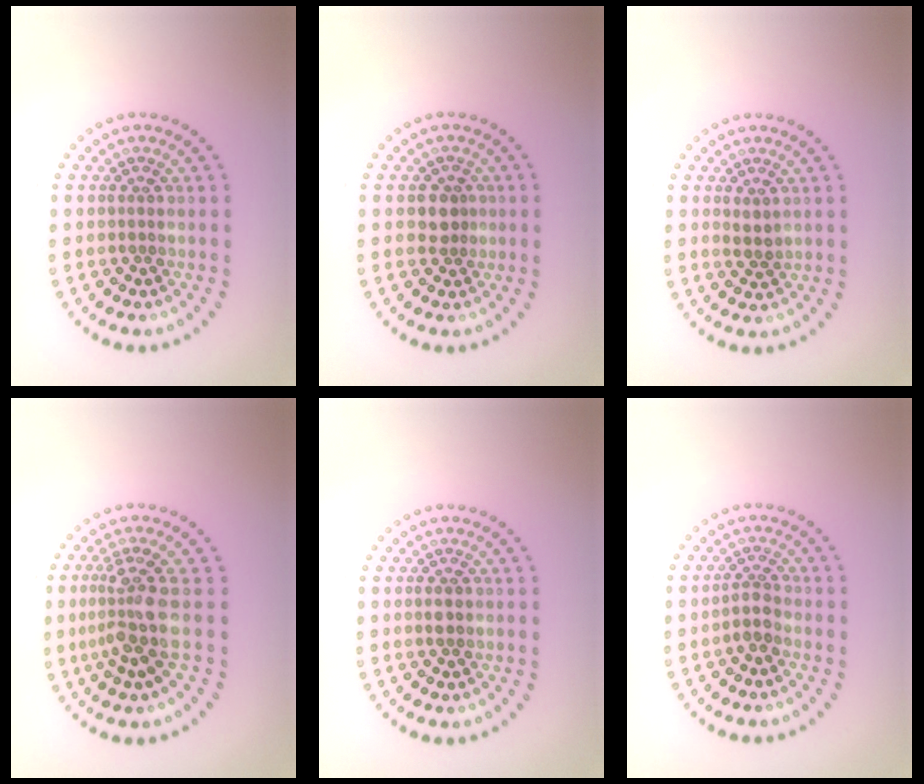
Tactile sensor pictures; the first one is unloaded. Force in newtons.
{"total": 1.9, "press": 1.7, "slide": 0.9}
{"total": 1.1, "press": 1.1, "slide": 0.4}
{"total": 3.6, "press": 2.8, "slide": 2.3}
{"total": 1.4, "press": 1.4, "slide": 0.1}
{"total": 1.7, "press": 1.4, "slide": 1.0}